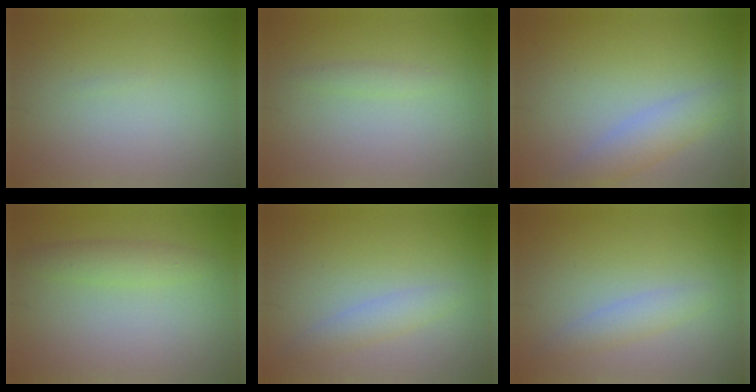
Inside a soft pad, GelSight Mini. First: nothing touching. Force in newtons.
{"total": 0.8, "press": 0.8, "slide": 0.1}
{"total": 3.0, "press": 3.0, "slide": 0.1}
{"total": 2.0, "press": 2.0, "slide": 0.1}
{"total": 1.9, "press": 1.9, "slide": 0.1}
{"total": 1.9, "press": 1.9, "slide": 0.1}